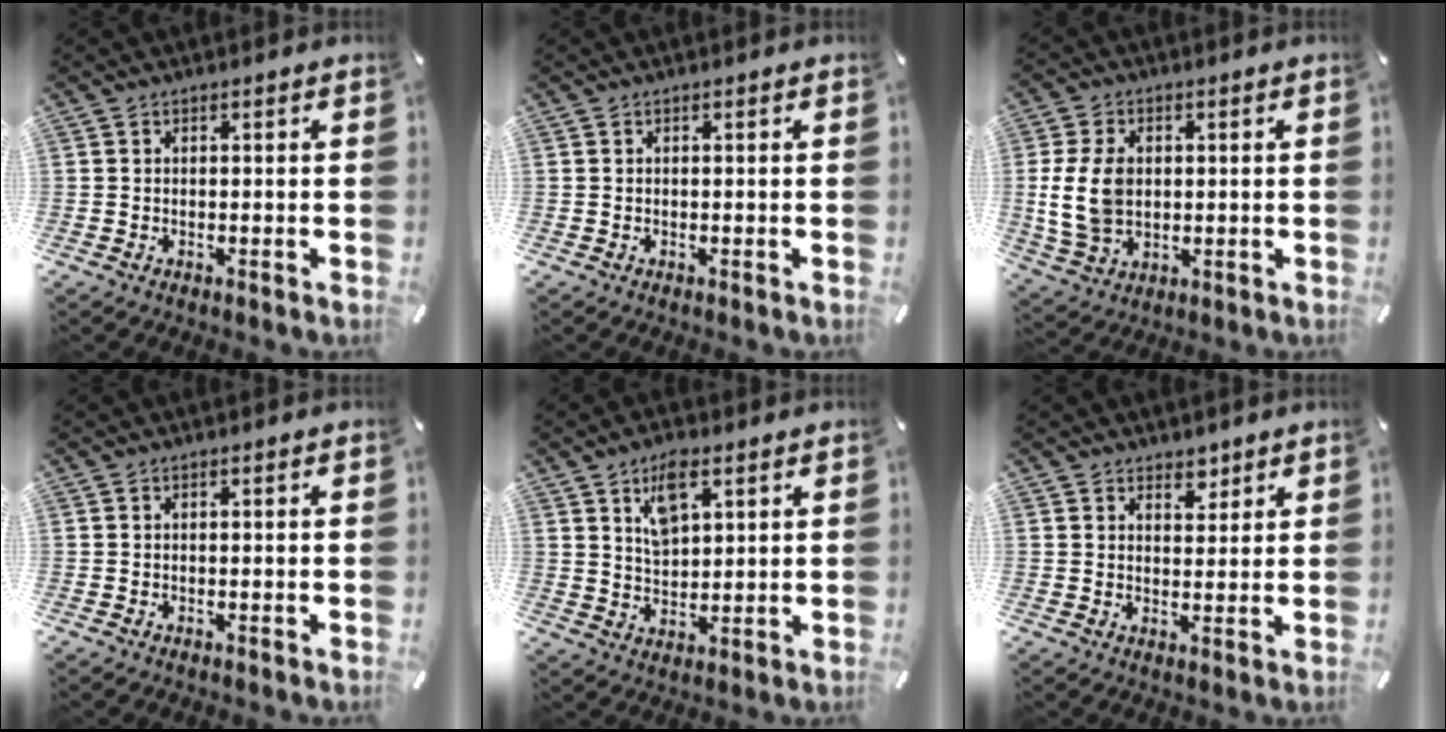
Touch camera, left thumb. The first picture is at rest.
{"total": 0.0}
{"total": 10.9, "force": [0.7, 8.2, 7.1], "torque": [-0.170, 0.006, 0.012]}
{"total": 0.0}
{"total": 7.3, "force": [4.1, 3.9, 4.7], "torque": [-0.080, -0.009, 0.070]}
{"total": 3.6, "force": [2.8, 2.3, 0.4], "torque": [0.017, -0.017, 0.045]}